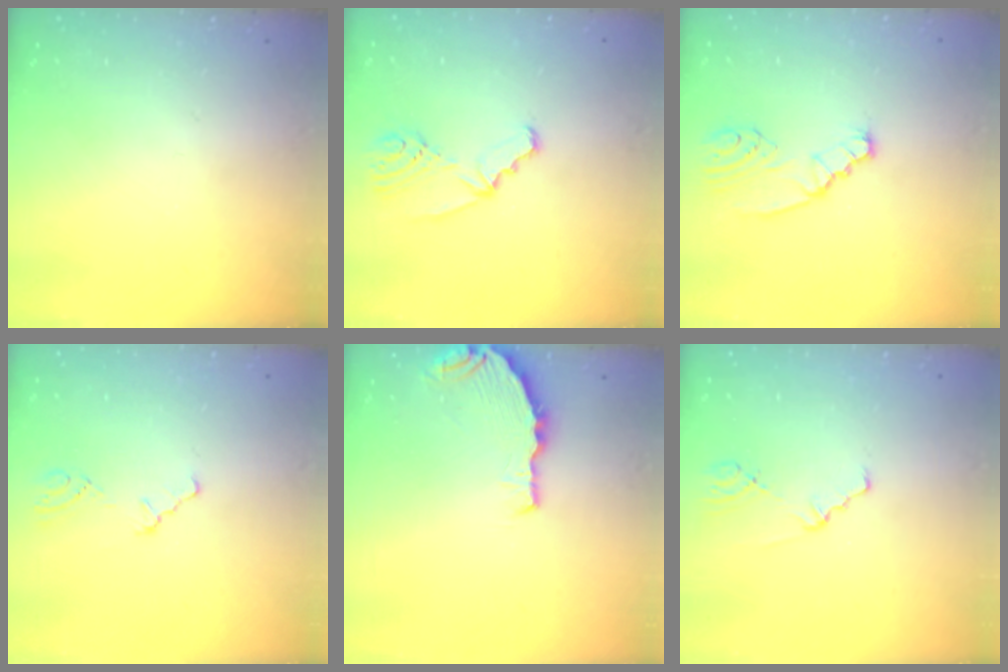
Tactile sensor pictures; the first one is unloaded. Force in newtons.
{"total": 5.9, "press": 4.7, "slide": 3.5}
{"total": 2.4, "press": 2.4, "slide": 0.4}
{"total": 1.8, "press": 1.8, "slide": 0.3}
{"total": 7.4, "press": 5.6, "slide": 4.9}
{"total": 1.2, "press": 1.2, "slide": 0.2}